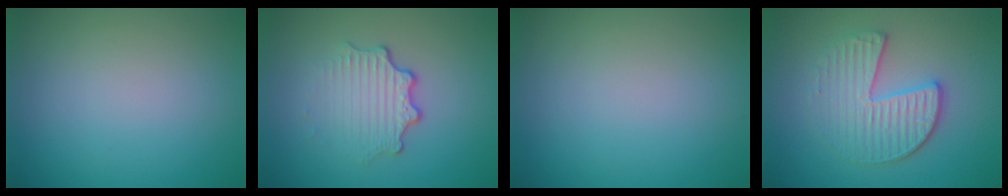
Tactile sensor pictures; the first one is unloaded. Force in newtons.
{"total": 3.4, "press": 2.6, "slide": 2.3}
{"total": 0.0}
{"total": 3.8, "press": 3.4, "slide": 1.7}